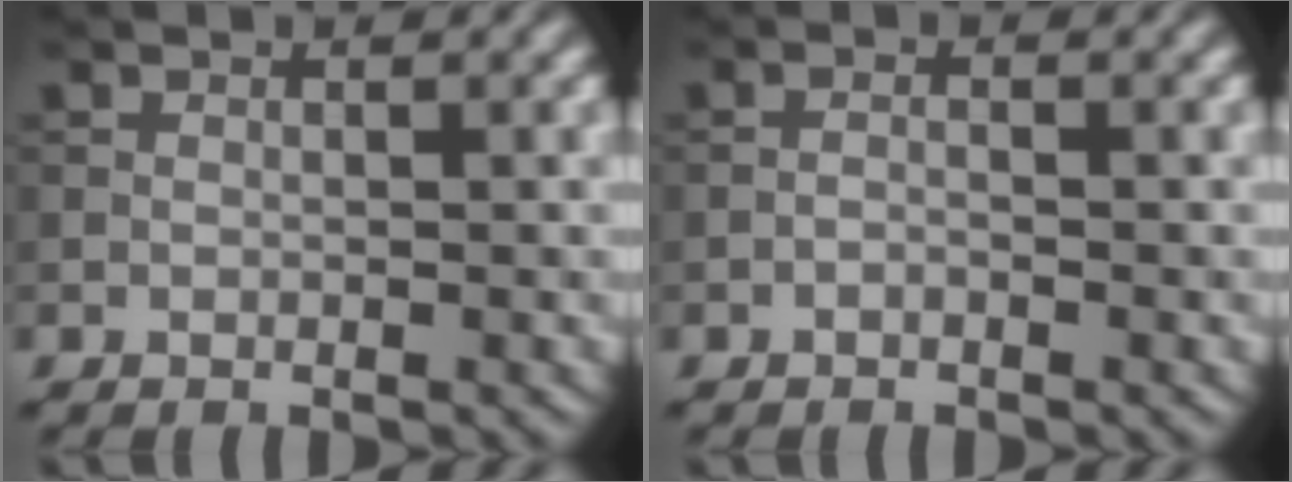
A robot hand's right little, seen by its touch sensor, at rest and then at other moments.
{"total": 0.7, "force": [-0.5, 0.2, 0.5], "torque": [-0.011, 0.002, -0.013]}